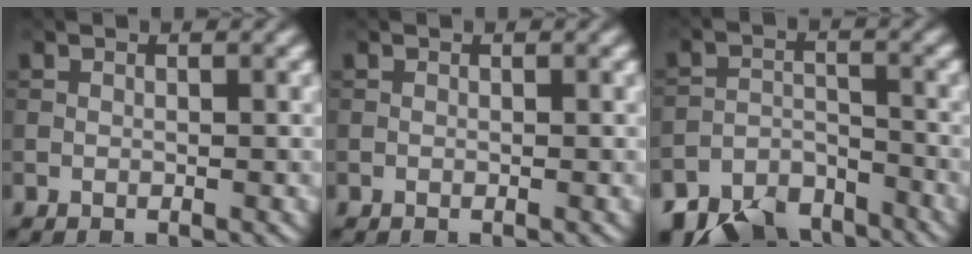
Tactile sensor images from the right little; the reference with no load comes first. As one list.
[{"total": 0.0}, {"total": 9.1, "force": [-8.0, 3.7, 2.3], "torque": [-0.036, -0.019, -0.124]}]